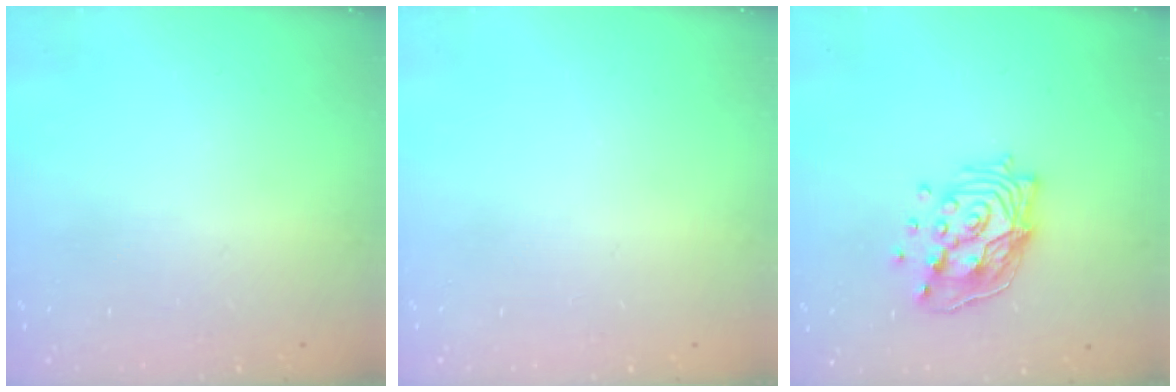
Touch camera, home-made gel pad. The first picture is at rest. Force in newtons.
{"total": 0.0}
{"total": 15.9, "press": 15.9, "slide": 1.5}